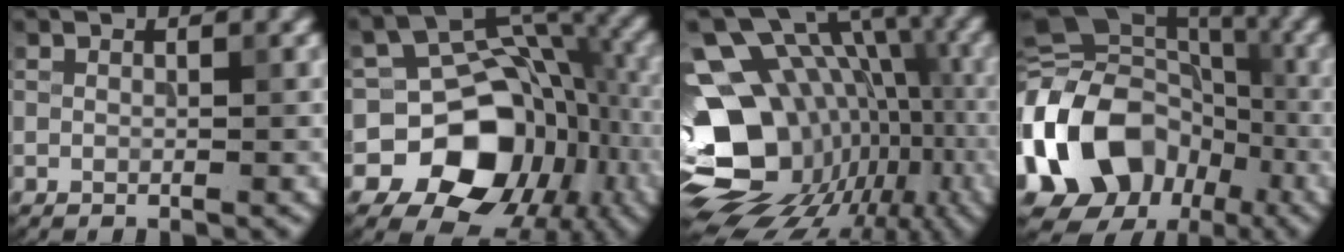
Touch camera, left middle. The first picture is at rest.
{"total": 13.2, "force": [-4.8, 10.2, 6.8], "torque": [-0.101, 0.005, -0.092]}
{"total": 17.3, "force": [-4.1, 12.4, 11.4], "torque": [-0.174, 0.014, -0.053]}
{"total": 15.0, "force": [-5.1, 11.3, 8.4], "torque": [-0.174, 0.006, -0.106]}